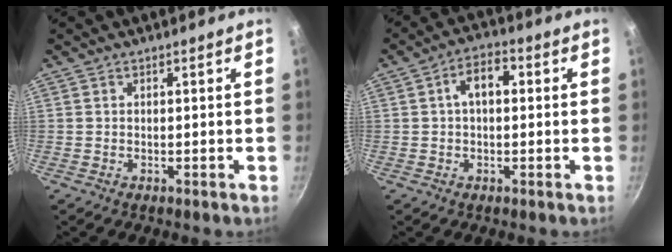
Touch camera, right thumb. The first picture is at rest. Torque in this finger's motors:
{"motor_torque": [0.18, 1.39, 0.40, -0.18, 0.00]}